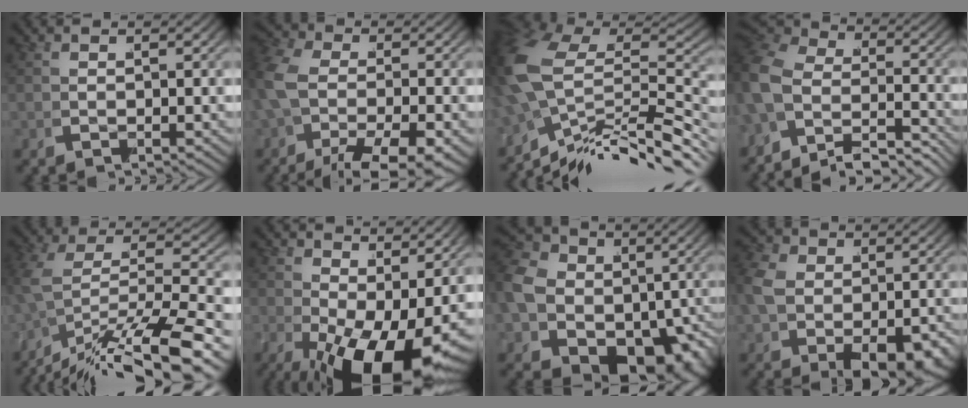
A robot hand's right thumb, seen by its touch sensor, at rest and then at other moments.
{"total": 5.8, "force": [-2.7, 3.0, 4.2], "torque": [-0.090, -0.021, -0.034]}
{"total": 13.1, "force": [-3.6, 8.5, 9.2], "torque": [-0.169, -0.018, -0.049]}
{"total": 8.8, "force": [-4.5, 5.8, 4.9], "torque": [-0.092, -0.031, -0.070]}
{"total": 10.1, "force": [-5.6, 4.7, 7.0], "torque": [-0.134, -0.038, -0.058]}
{"total": 10.3, "force": [-2.1, 4.8, 8.9], "torque": [-0.128, -0.040, -0.008]}
{"total": 16.3, "force": [-3.4, 12.6, 9.7], "torque": [-0.198, -0.067, -0.036]}
{"total": 6.0, "force": [-1.6, 4.1, 4.1], "torque": [-0.080, -0.035, -0.013]}